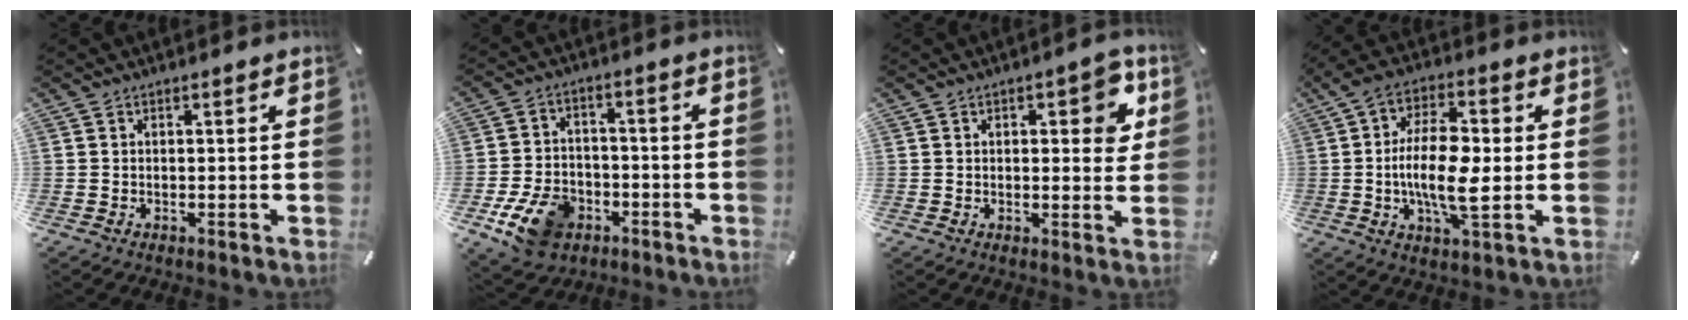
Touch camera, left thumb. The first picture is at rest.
{"total": 12.1, "force": [-5.4, 8.6, 6.5], "torque": [-0.121, 0.030, -0.094]}
{"total": 6.1, "force": [1.8, 3.3, 4.8], "torque": [-0.049, -0.004, 0.021]}
{"total": 14.2, "force": [-0.9, 5.9, 12.9], "torque": [-0.258, 0.001, -0.017]}